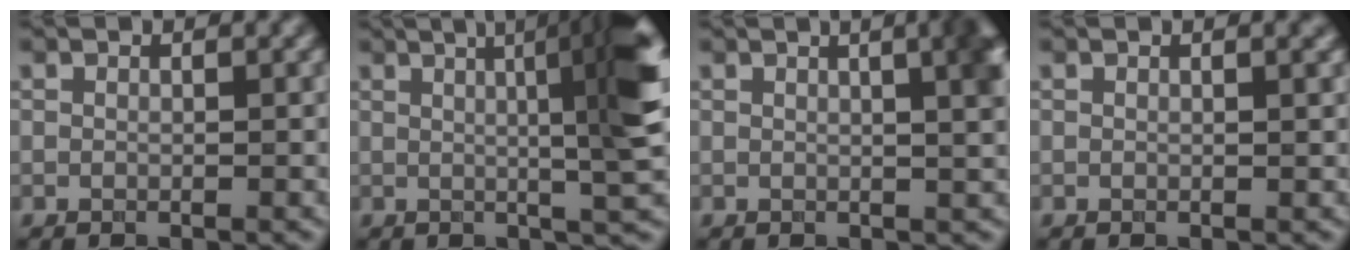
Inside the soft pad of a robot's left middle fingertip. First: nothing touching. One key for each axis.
{"total": 10.1, "fx": 1.9, "fy": 2.0, "fz": 9.7, "tx": -0.088, "ty": 0.028, "tz": 0.017}
{"total": 6.4, "fx": 1.8, "fy": 2.6, "fz": 5.5, "tx": -0.021, "ty": 0.029, "tz": 0.003}
{"total": 1.2, "fx": 0.5, "fy": 0.3, "fz": 1.0, "tx": -0.007, "ty": 0.004, "tz": 0.004}